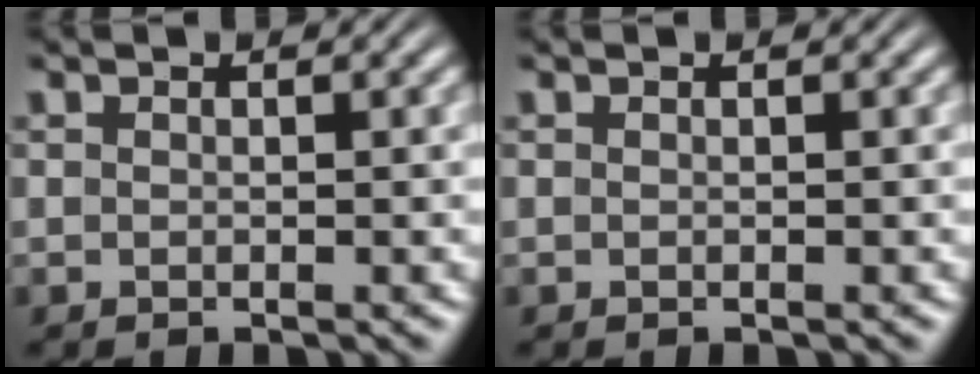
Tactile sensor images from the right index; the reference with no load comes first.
{"total": 0.0}